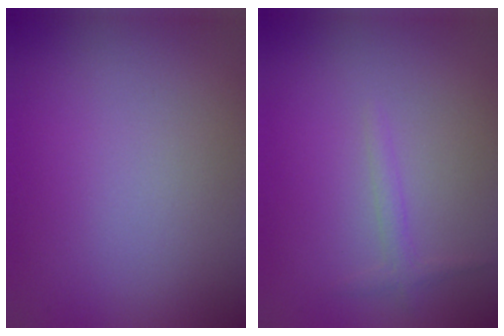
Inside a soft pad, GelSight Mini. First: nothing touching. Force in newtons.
{"total": 1.1, "press": 1.1, "slide": 0.0}